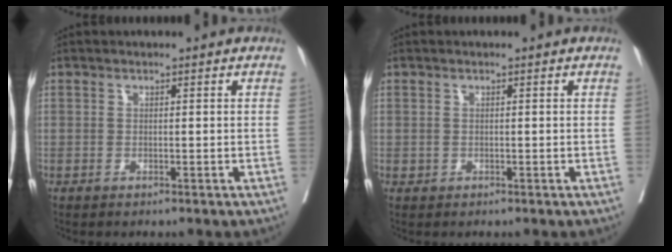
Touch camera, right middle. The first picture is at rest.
{"total": 0.0}